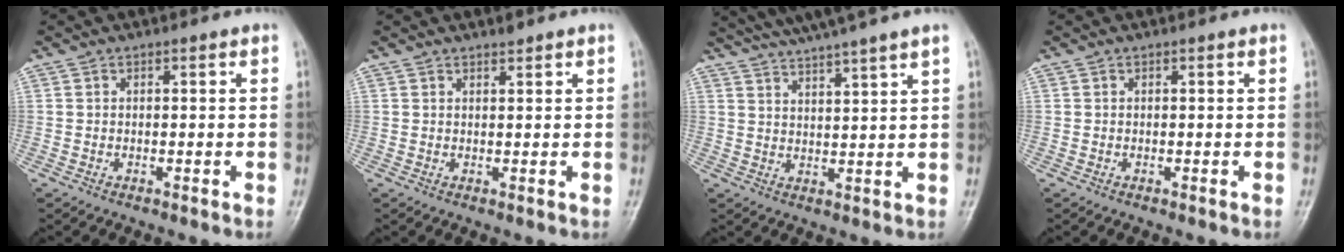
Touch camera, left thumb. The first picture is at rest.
{"total": 1.3, "force": [1.2, 0.3, 0.4], "torque": [-0.003, -0.008, 0.020]}
{"total": 12.2, "force": [10.4, -0.6, 6.4], "torque": [-0.102, -0.017, 0.158]}
{"total": 0.0}